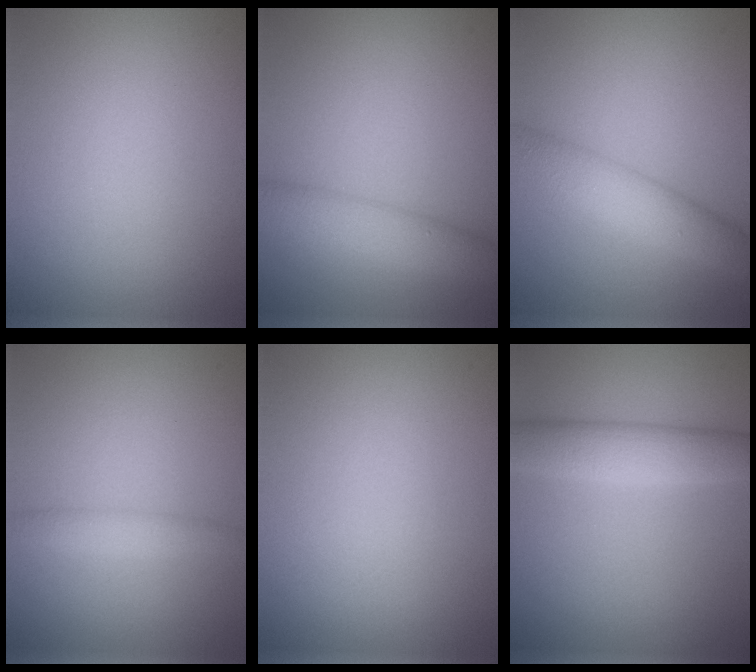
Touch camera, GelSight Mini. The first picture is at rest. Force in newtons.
{"total": 4.0, "press": 4.0, "slide": 0.1}
{"total": 4.8, "press": 4.8, "slide": 0.2}
{"total": 1.5, "press": 1.5, "slide": 0.2}
{"total": 0.0}
{"total": 4.3, "press": 4.3, "slide": 0.0}